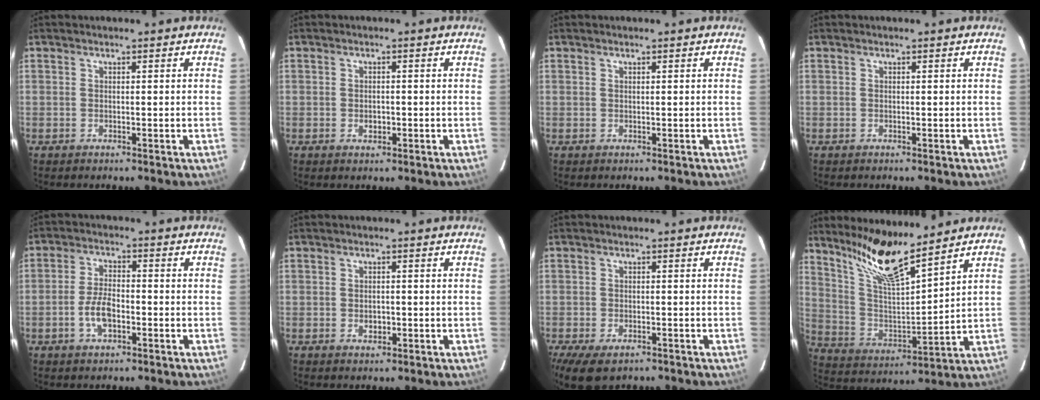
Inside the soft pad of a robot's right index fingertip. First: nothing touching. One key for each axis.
{"total": 1.7, "fx": -0.5, "fy": 1.2, "fz": 1.1, "tx": -0.016, "ty": 0.002, "tz": -0.007}
{"total": 0.0}
{"total": 0.0}
{"total": 5.7, "fx": -2.2, "fy": 2.6, "fz": 4.6, "tx": -0.096, "ty": 0.004, "tz": -0.039}
{"total": 2.0, "fx": -0.5, "fy": 1.4, "fz": 1.3, "tx": -0.019, "ty": 0.002, "tz": -0.007}
{"total": 8.3, "fx": -5.3, "fy": 4.1, "fz": 5.0, "tx": -0.118, "ty": -0.033, "tz": -0.087}
{"total": 13.6, "fx": 11.0, "fy": 1.3, "fz": 8.0, "tx": -0.150, "ty": -0.010, "tz": 0.216}